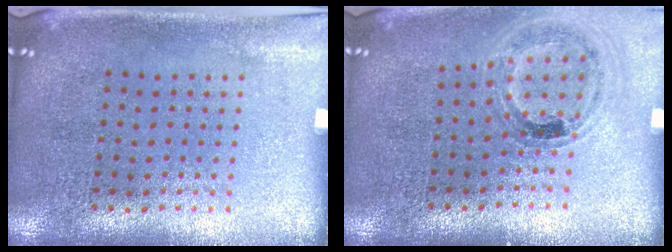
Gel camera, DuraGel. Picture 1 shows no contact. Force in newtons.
{"total": 1.0, "press": 1.0, "slide": 0.1}